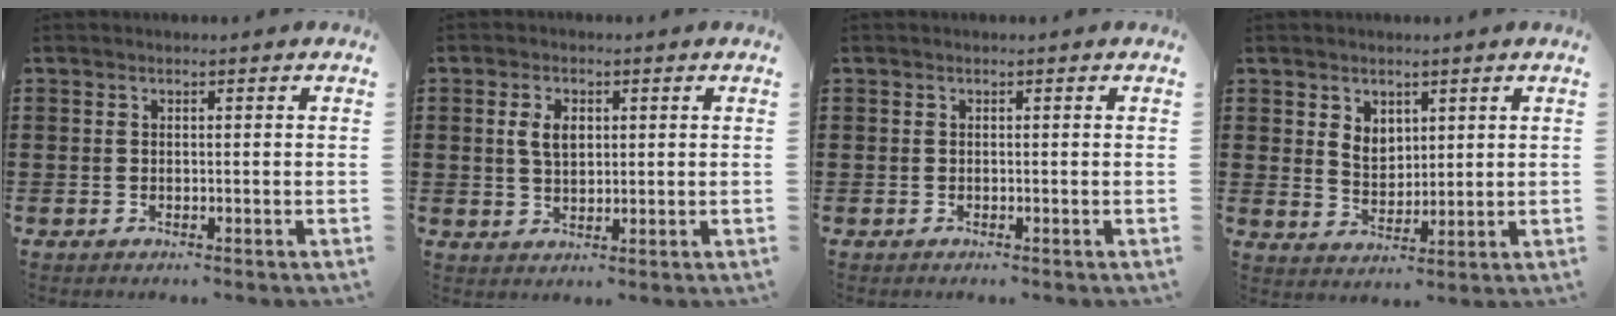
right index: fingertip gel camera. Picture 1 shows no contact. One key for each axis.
{"total": 3.9, "fx": 0.8, "fy": 2.2, "fz": 3.1, "tx": -0.065, "ty": 0.011, "tz": 0.012}
{"total": 0.0}
{"total": 3.8, "fx": 2.0, "fy": 2.9, "fz": 1.4, "tx": -0.030, "ty": 0.007, "tz": 0.035}